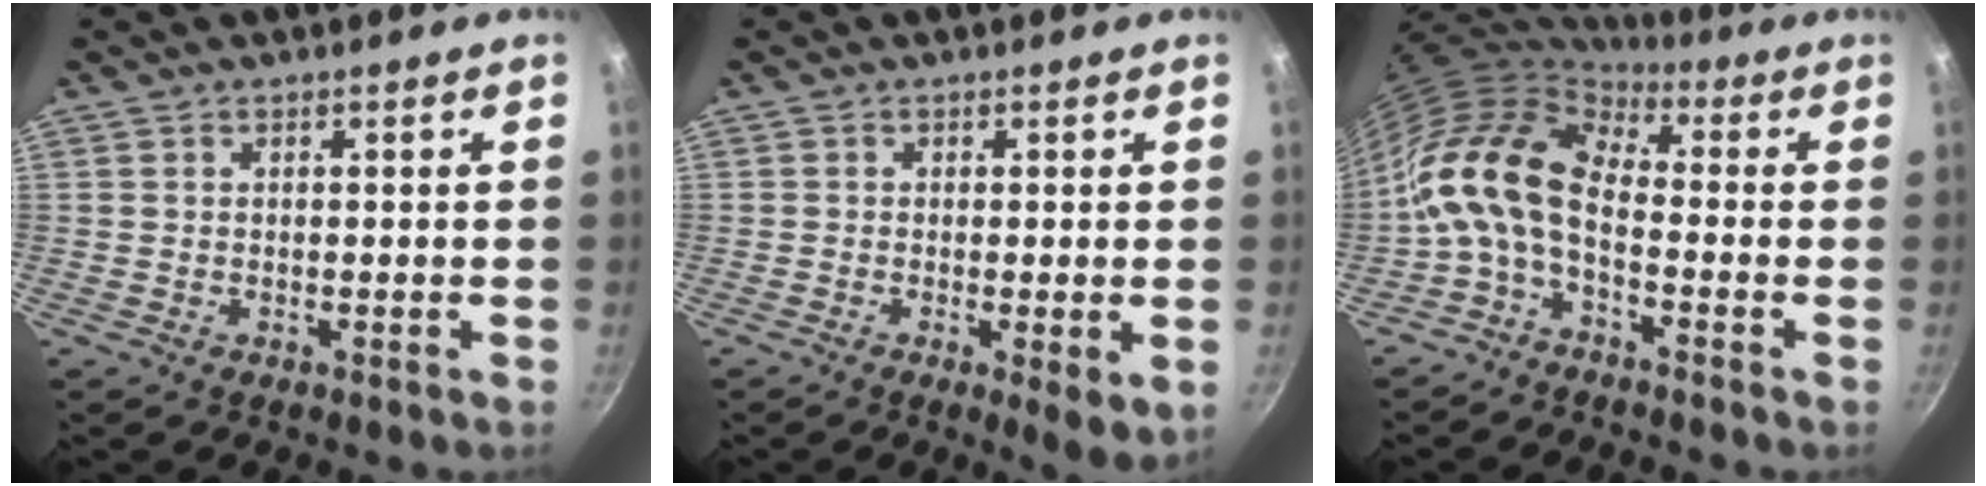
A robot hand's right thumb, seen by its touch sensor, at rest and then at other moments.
{"total": 4.8, "force": [-1.1, 1.1, 4.5], "torque": [-0.077, -0.016, -0.021]}
{"total": 12.8, "force": [-2.8, 6.7, 10.6], "torque": [-0.209, 0.064, -0.073]}